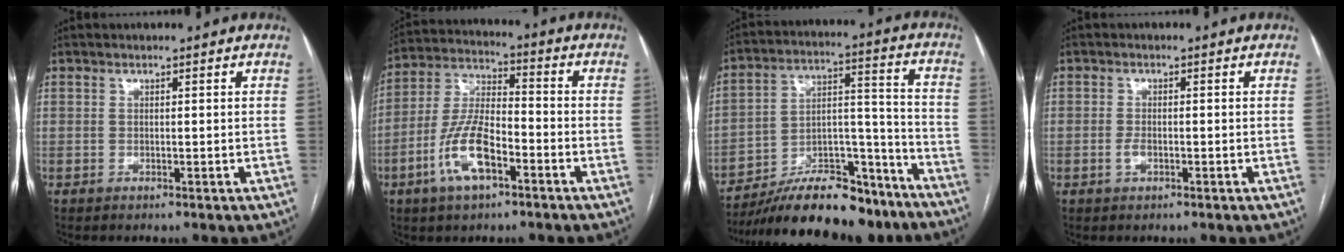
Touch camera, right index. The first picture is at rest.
{"total": 11.4, "force": [-5.0, 4.2, 9.3], "torque": [-0.202, 0.009, -0.093]}
{"total": 21.3, "force": [-18.1, 5.9, 9.5], "torque": [-0.139, 0.030, -0.289]}
{"total": 1.6, "force": [-0.6, 0.7, 1.3], "torque": [-0.026, 0.001, -0.011]}